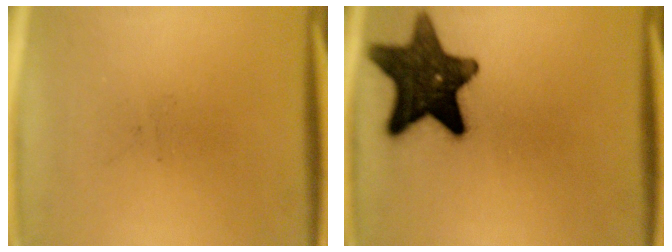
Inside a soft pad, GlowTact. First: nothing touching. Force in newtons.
{"total": 14.5}